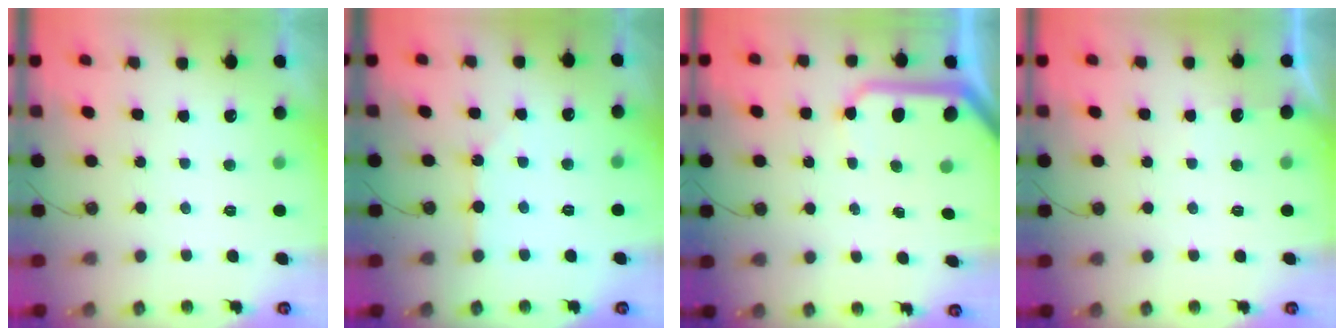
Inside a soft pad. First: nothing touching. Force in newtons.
{"total": 1.7, "press": 1.7, "slide": 0.3}
{"total": 10.3, "press": 10.2, "slide": 1.1}
{"total": 2.2, "press": 2.2, "slide": 0.3}